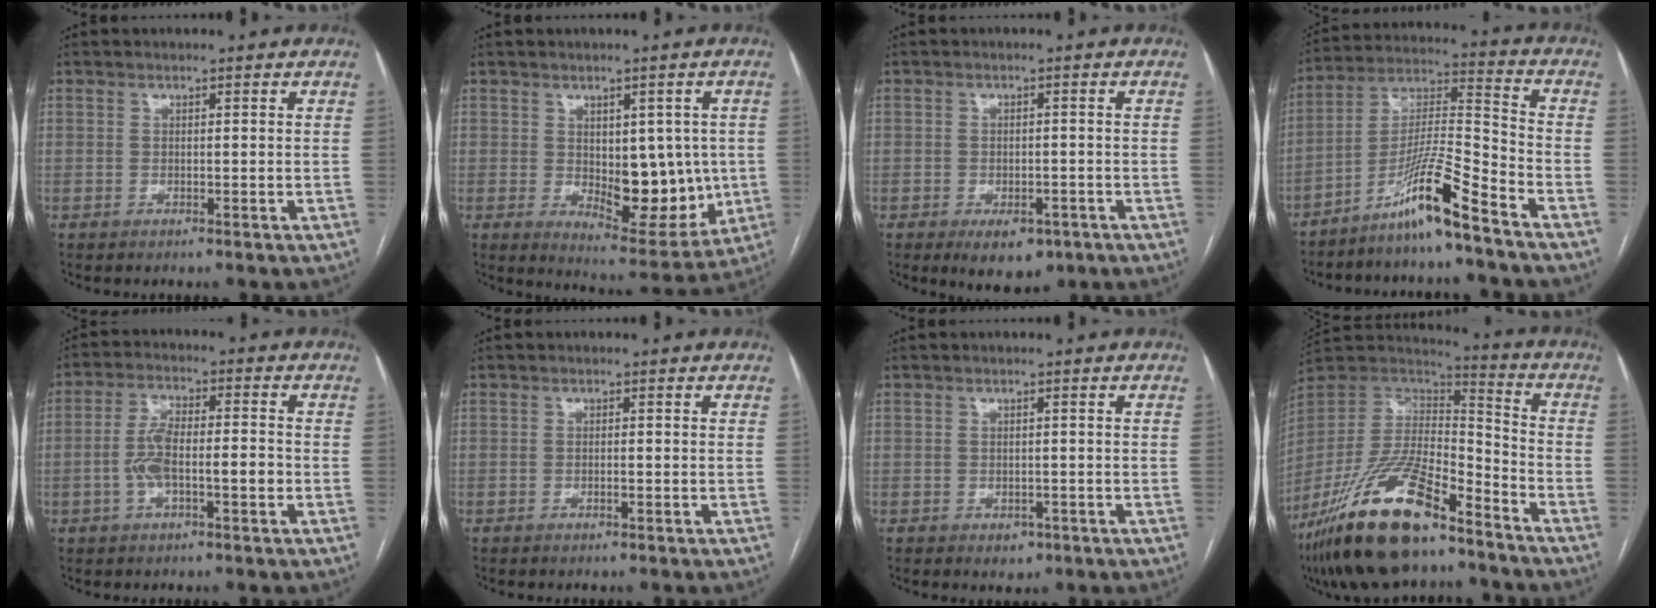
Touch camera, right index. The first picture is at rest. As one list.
[{"total": 11.5, "force": [-0.5, 5.7, 10.0], "torque": [-0.121, -0.006, 0.014]}, {"total": 6.0, "force": [-3.6, 3.3, 3.5], "torque": [-0.044, -0.001, -0.043]}, {"total": 11.8, "force": [-8.6, -0.6, 8.0], "torque": [-0.157, -0.001, -0.157]}, {"total": 7.8, "force": [-1.8, 2.5, 7.2], "torque": [-0.145, 0.022, -0.032]}, {"total": 0.8, "force": [-0.2, 0.2, 0.7], "torque": [-0.014, -0.001, -0.003]}, {"total": 2.0, "force": [-1.0, 1.5, 0.9], "torque": [-0.007, 0.002, -0.005]}, {"total": 23.0, "force": [-15.9, 6.7, 15.2], "torque": [-0.313, -0.017, -0.289]}]